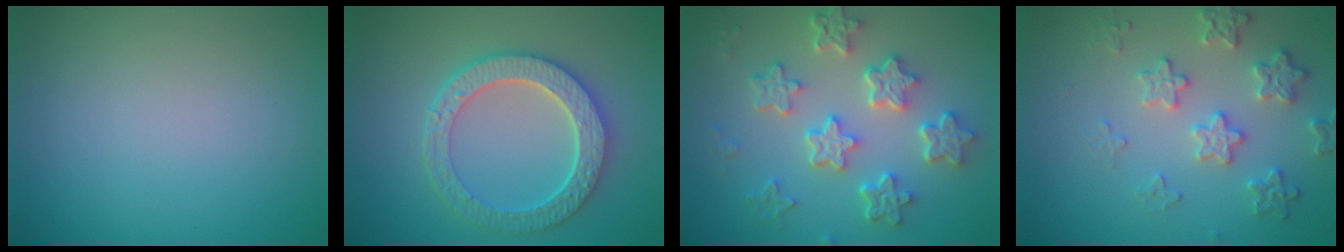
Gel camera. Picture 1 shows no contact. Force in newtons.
{"total": 5.6, "press": 4.7, "slide": 3.1}
{"total": 5.8, "press": 4.6, "slide": 3.6}
{"total": 3.7, "press": 3.5, "slide": 1.3}